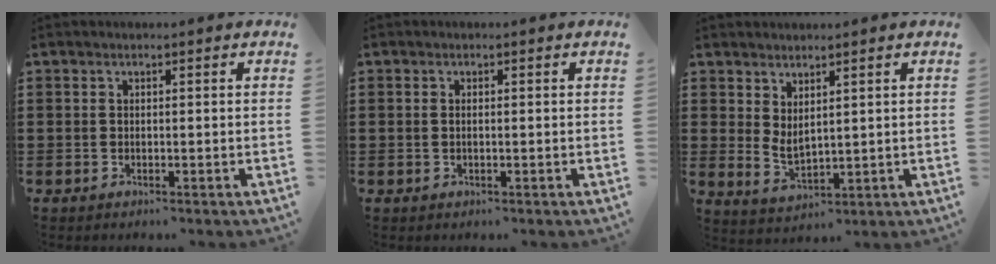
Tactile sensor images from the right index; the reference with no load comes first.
{"total": 0.5, "force": [0.0, 0.1, 0.5], "torque": [-0.011, -0.003, 0.000]}
{"total": 2.4, "force": [1.7, 1.0, 1.4], "torque": [-0.031, -0.001, 0.032]}